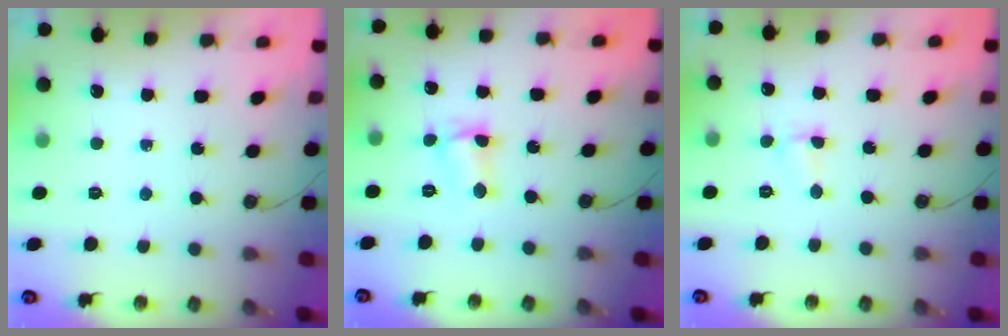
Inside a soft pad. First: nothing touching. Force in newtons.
{"total": 4.0, "press": 3.2, "slide": 2.4}
{"total": 2.2, "press": 2.2, "slide": 0.5}